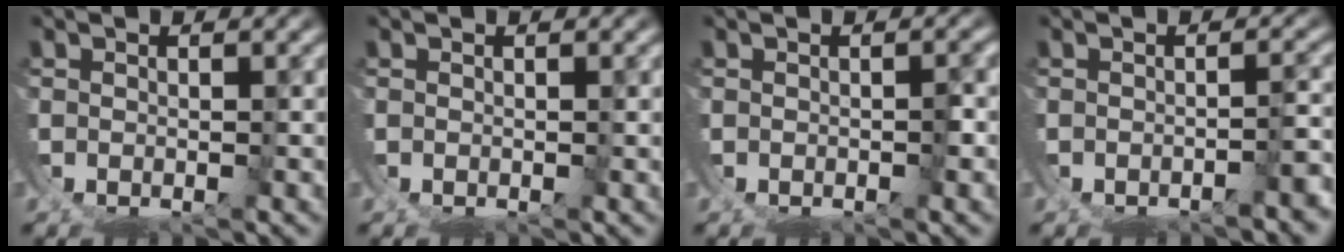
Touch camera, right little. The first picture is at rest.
{"total": 0.0}
{"total": 0.6, "force": [-0.3, -0.2, 0.4], "torque": [-0.003, 0.002, -0.006]}
{"total": 1.8, "force": [-1.4, -0.3, 1.0], "torque": [-0.014, 0.004, -0.023]}